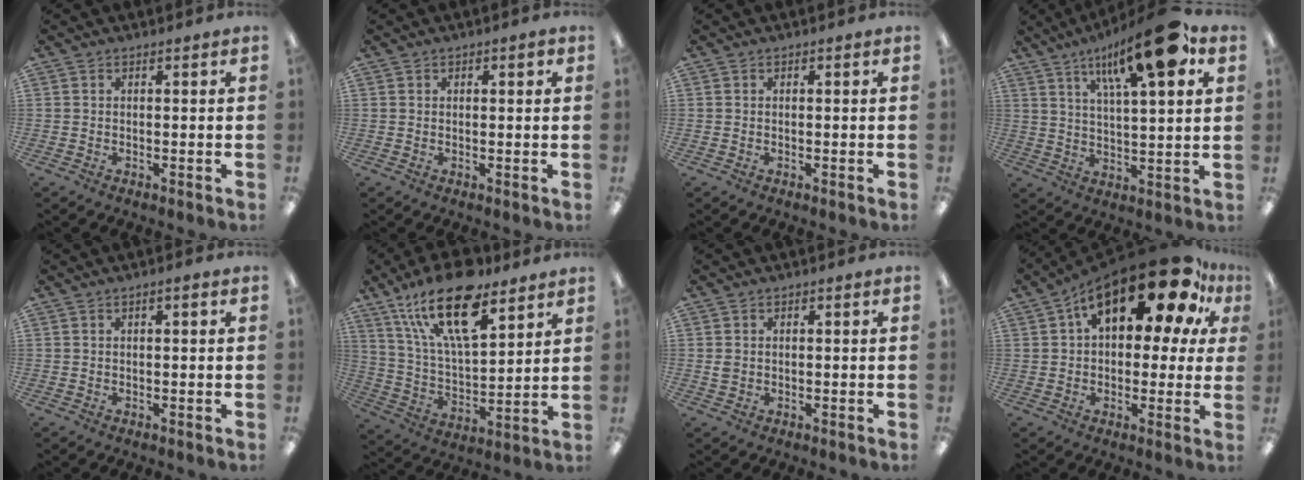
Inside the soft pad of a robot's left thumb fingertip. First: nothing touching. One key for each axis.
{"total": 1.3, "fx": 0.6, "fy": 0.6, "fz": 0.9, "tx": -0.008, "ty": -0.001, "tz": 0.009}
{"total": 0.0}
{"total": 18.9, "fx": 11.1, "fy": 5.1, "fz": 14.5, "tx": -0.220, "ty": -0.051, "tz": 0.169}
{"total": 1.2, "fx": 0.3, "fy": 0.3, "fz": 1.1, "tx": -0.020, "ty": 0.001, "tz": 0.006}
{"total": 22.0, "fx": 13.5, "fy": 8.9, "fz": 14.9, "tx": -0.278, "ty": -0.065, "tz": 0.231}
{"total": 1.7, "fx": 0.1, "fy": 1.5, "fz": 0.8, "tx": -0.017, "ty": 0.004, "tz": 0.002}
{"total": 22.0, "fx": 11.6, "fy": 9.8, "fz": 15.9, "tx": -0.242, "ty": -0.058, "tz": 0.190}